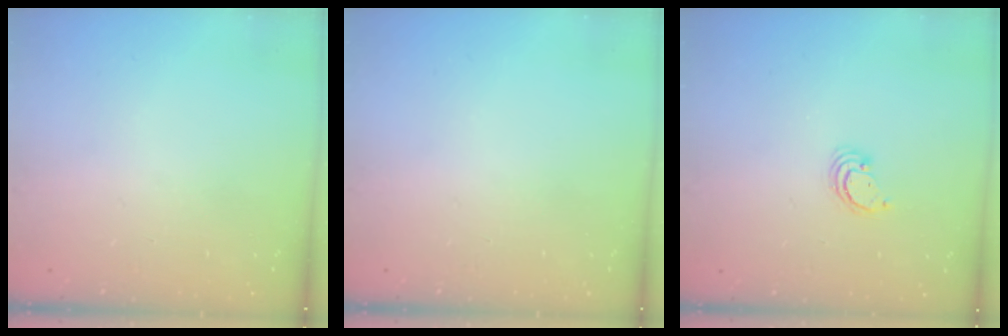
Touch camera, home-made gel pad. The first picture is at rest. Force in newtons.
{"total": 0.0}
{"total": 2.6, "press": 2.6, "slide": 0.3}